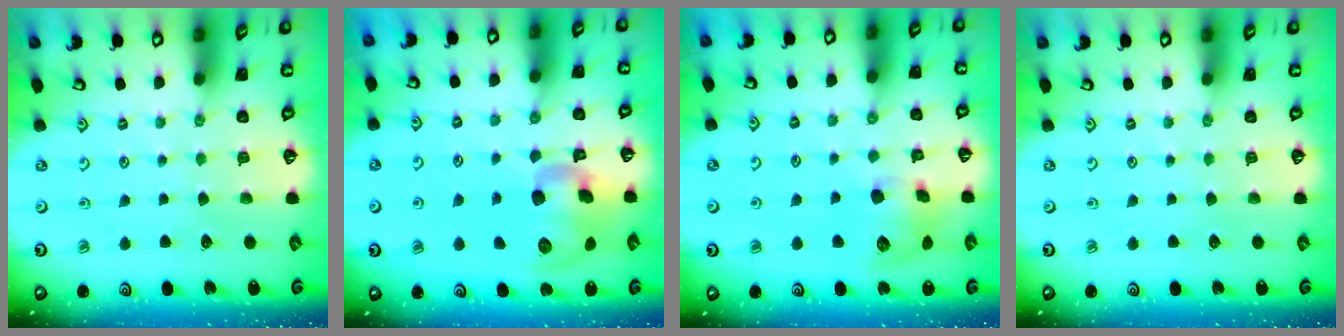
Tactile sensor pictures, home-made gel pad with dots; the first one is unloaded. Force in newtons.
{"total": 14.7, "press": 14.5, "slide": 2.7}
{"total": 10.7, "press": 10.6, "slide": 1.8}
{"total": 0.0}